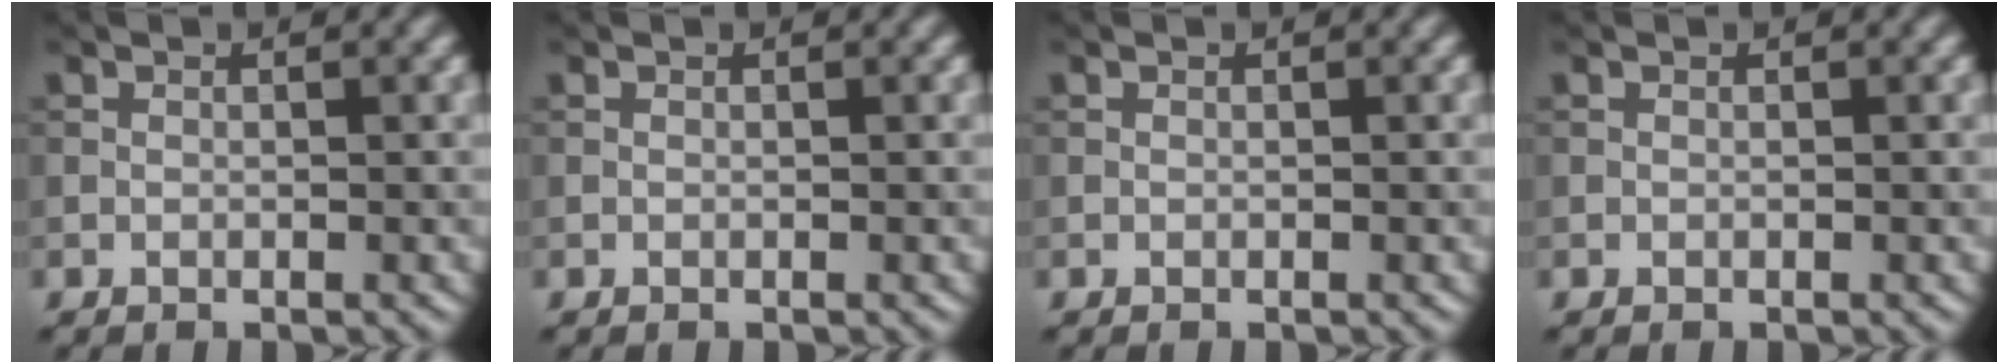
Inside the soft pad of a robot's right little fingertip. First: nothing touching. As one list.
[{"total": 0.0}, {"total": 0.0}, {"total": 0.0}]